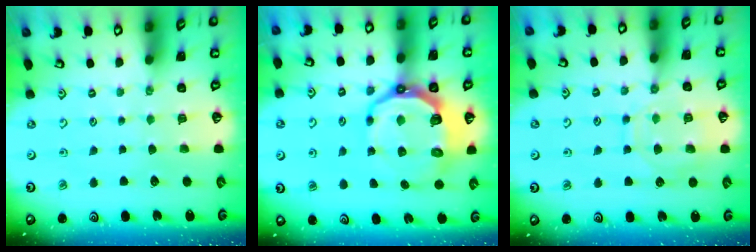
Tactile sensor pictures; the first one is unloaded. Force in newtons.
{"total": 13.2, "press": 12.4, "slide": 4.4}
{"total": 11.7, "press": 11.7, "slide": 1.1}